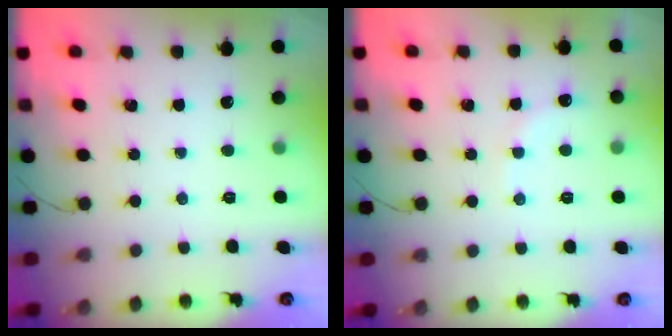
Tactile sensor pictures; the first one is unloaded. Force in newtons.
{"total": 5.9, "press": 5.8, "slide": 0.8}